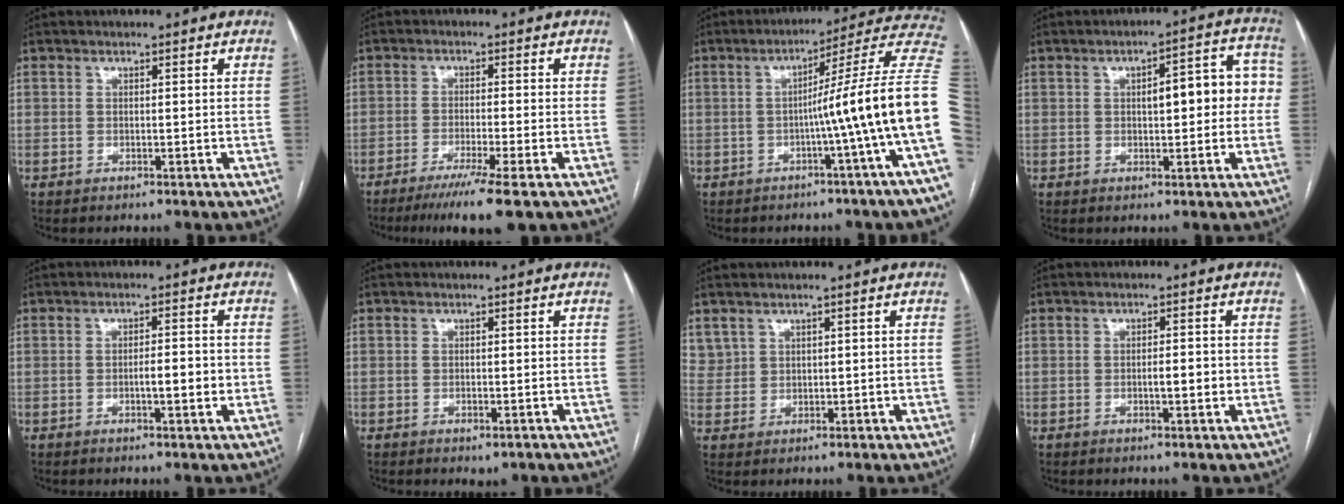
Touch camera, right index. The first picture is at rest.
{"total": 8.2, "force": [-5.5, -0.9, 6.0], "torque": [-0.092, -0.022, -0.088]}
{"total": 15.8, "force": [-2.3, -3.1, 15.4], "torque": [-0.175, 0.018, -0.046]}
{"total": 8.9, "force": [0.6, 2.9, 8.4], "torque": [-0.103, 0.037, 0.007]}
{"total": 3.7, "force": [-0.7, 0.6, 3.6], "torque": [-0.058, 0.000, -0.009]}
{"total": 1.4, "force": [-0.7, 0.7, 1.1], "torque": [-0.016, -0.002, -0.002]}
{"total": 2.9, "force": [2.0, 2.1, 0.3], "torque": [-0.001, 0.007, 0.045]}
{"total": 2.8, "force": [-0.5, 0.6, 2.7], "torque": [-0.045, 0.000, -0.007]}